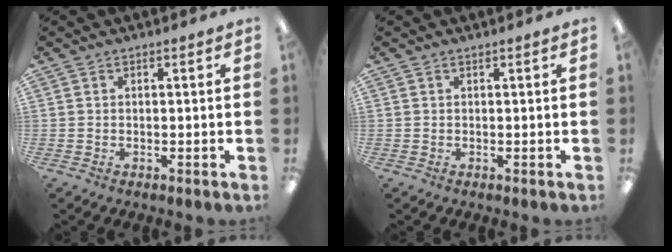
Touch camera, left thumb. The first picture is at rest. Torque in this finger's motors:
{"motor_torque": [0.00, 0.00, 0.08, -0.08, 0.00]}